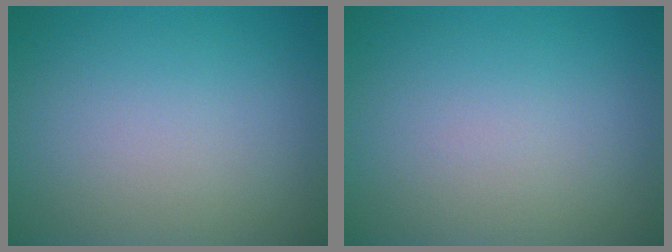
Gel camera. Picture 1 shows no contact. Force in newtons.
{"total": 0.0}